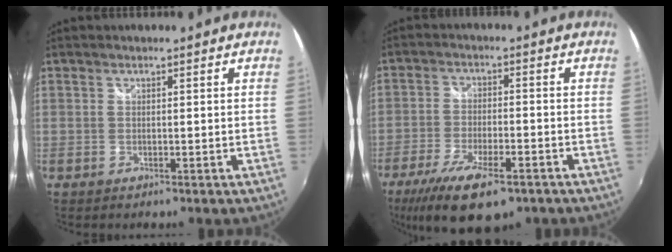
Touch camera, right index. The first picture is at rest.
{"total": 14.4, "force": [-9.4, 4.7, 9.9], "torque": [-0.209, -0.043, -0.160]}